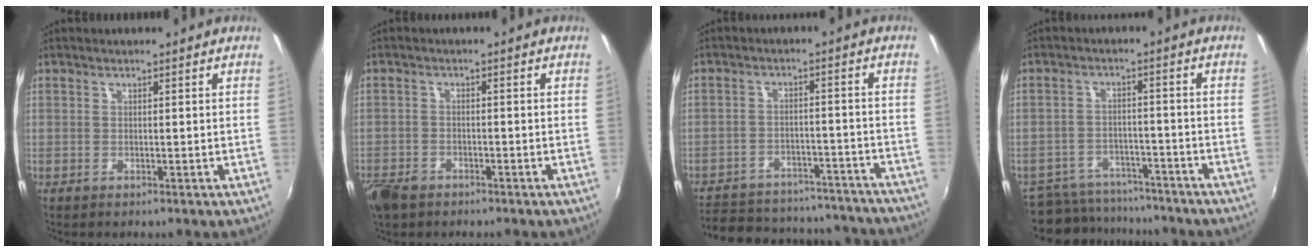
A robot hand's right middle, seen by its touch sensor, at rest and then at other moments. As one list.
[{"total": 7.0, "force": [-5.0, 3.9, 3.0], "torque": [-0.089, -0.016, -0.095]}, {"total": 26.2, "force": [-22.6, 9.4, 9.3], "torque": [-0.198, 0.026, -0.276]}, {"total": 13.5, "force": [-11.7, 5.5, 3.8], "torque": [-0.105, 0.005, -0.164]}]